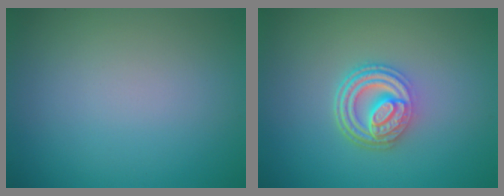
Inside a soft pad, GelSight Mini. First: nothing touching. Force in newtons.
{"total": 4.9, "press": 3.6, "slide": 3.3}